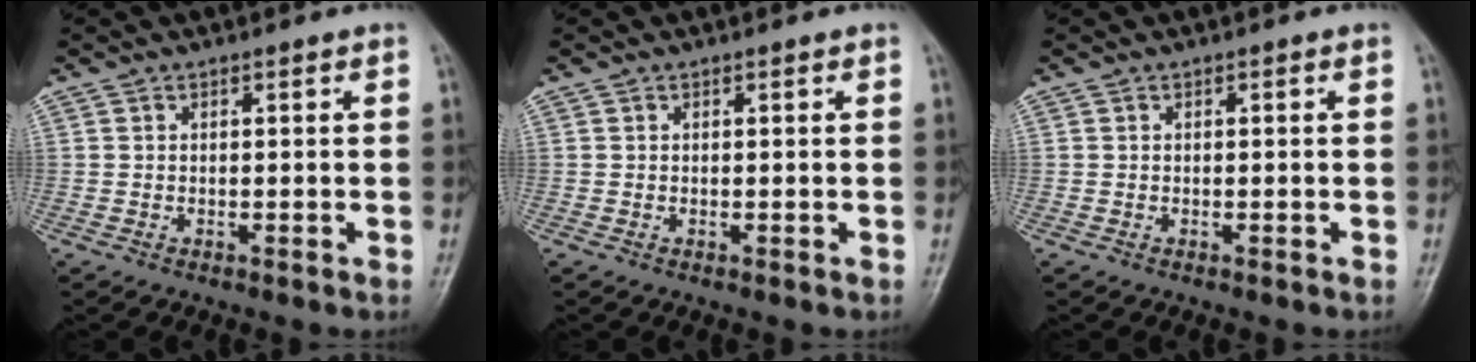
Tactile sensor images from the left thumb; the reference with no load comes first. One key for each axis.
{"total": 0.0}
{"total": 0.0}